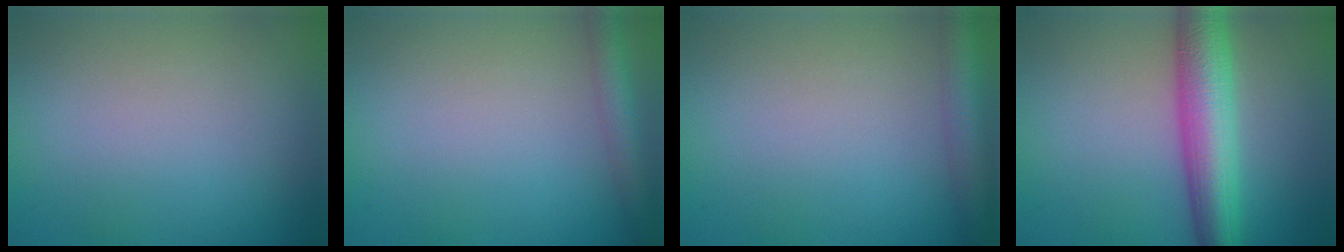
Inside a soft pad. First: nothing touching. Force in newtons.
{"total": 2.8, "press": 2.8, "slide": 0.2}
{"total": 3.8, "press": 3.8, "slide": 0.2}
{"total": 7.2, "press": 7.2, "slide": 0.2}